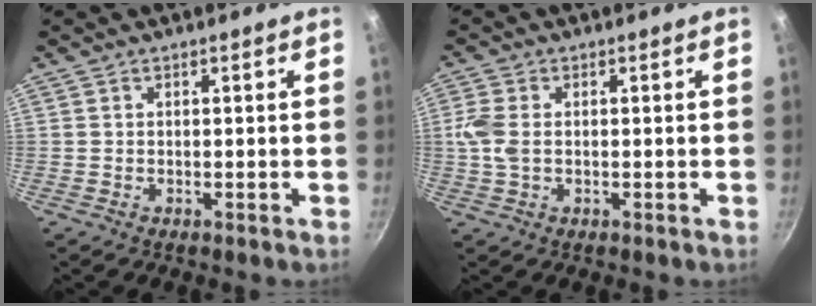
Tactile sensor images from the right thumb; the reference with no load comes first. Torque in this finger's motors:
{"motor_torque": [0.27, 1.29, 0.27, 0.65, 0.06]}